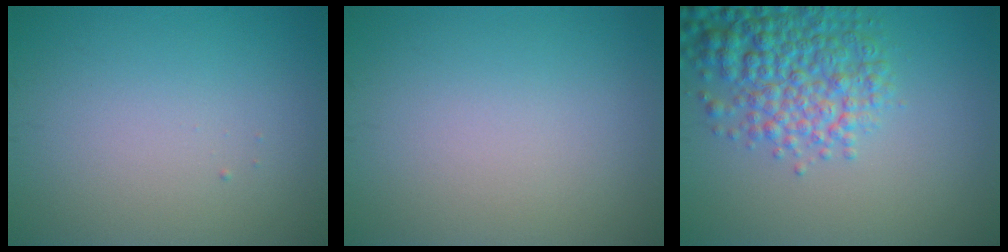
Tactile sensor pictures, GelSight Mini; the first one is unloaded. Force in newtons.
{"total": 0.0}
{"total": 6.2, "press": 6.2, "slide": 0.2}